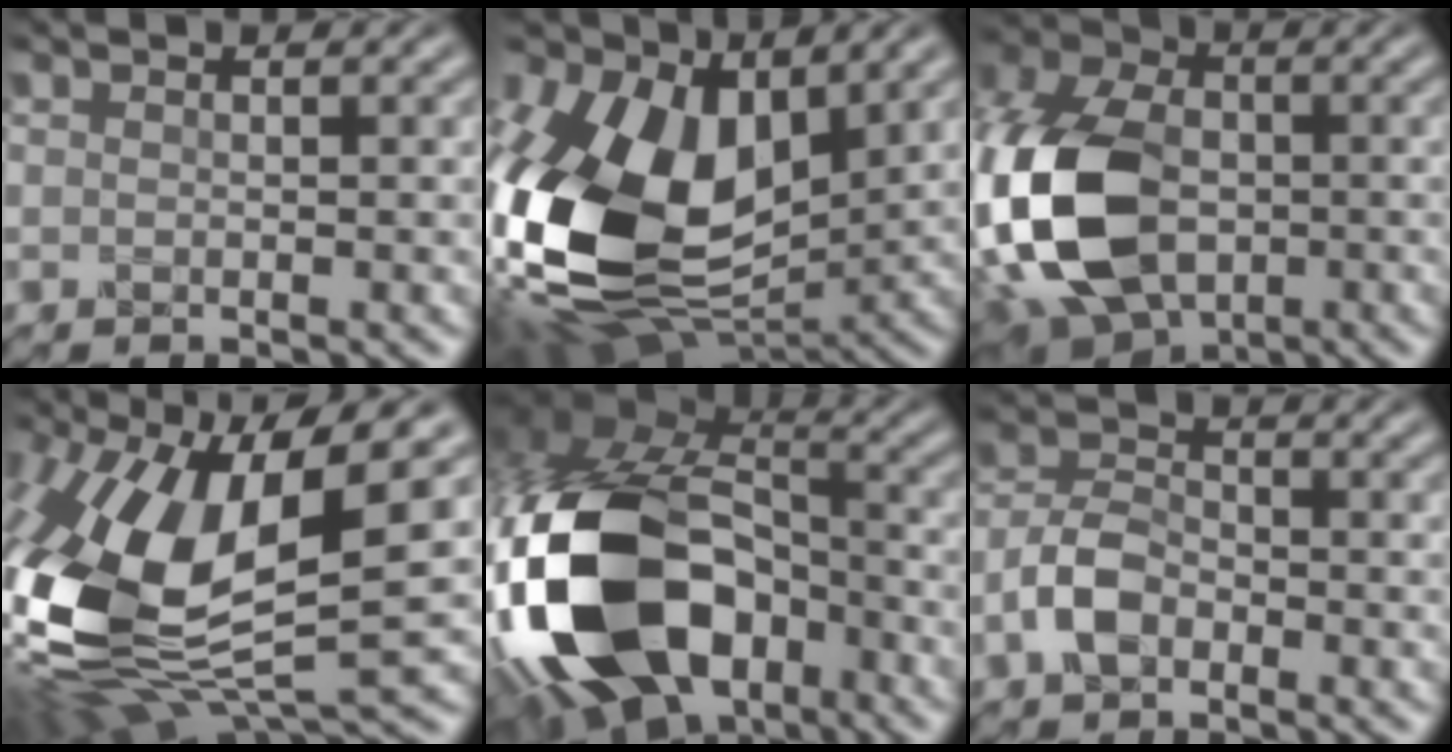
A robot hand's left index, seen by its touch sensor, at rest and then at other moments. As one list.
[{"total": 16.9, "force": [1.3, 10.2, 13.4], "torque": [-0.274, -0.016, 0.023]}, {"total": 16.1, "force": [-3.0, 10.9, 11.5], "torque": [-0.286, -0.012, -0.068]}, {"total": 14.5, "force": [1.4, 6.3, 13.0], "torque": [-0.276, -0.008, 0.018]}, {"total": 19.4, "force": [-6.3, 12.4, 13.6], "torque": [-0.309, -0.011, -0.117]}, {"total": 3.9, "force": [-2.1, 2.3, 2.3], "torque": [-0.050, 0.007, -0.051]}]